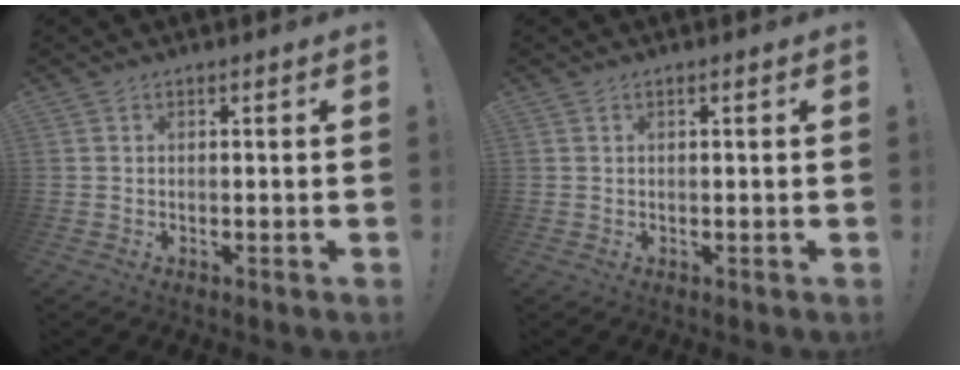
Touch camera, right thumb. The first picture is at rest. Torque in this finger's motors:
{"motor_torque": [-0.06, -0.18, 0.18, -0.06, 0.03]}